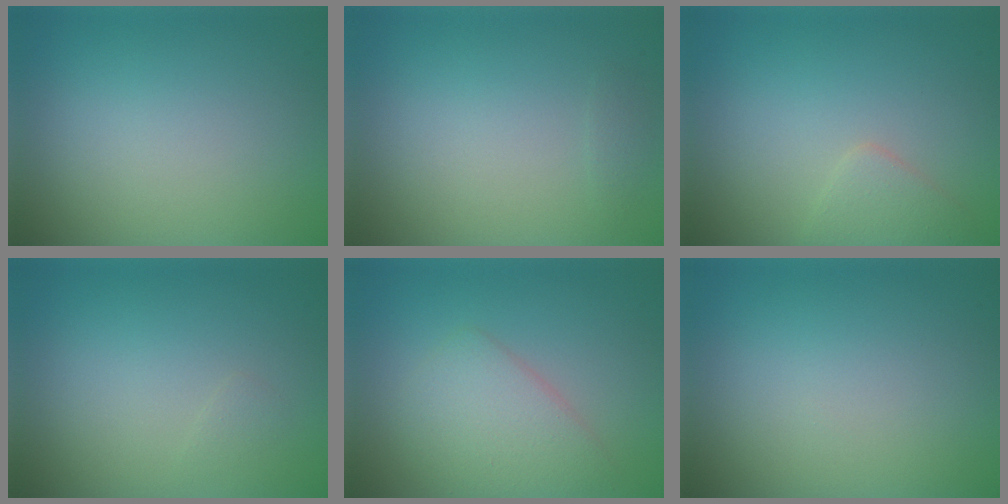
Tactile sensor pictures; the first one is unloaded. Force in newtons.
{"total": 0.6, "press": 0.6, "slide": 0.0}
{"total": 1.7, "press": 1.7, "slide": 0.1}
{"total": 0.5, "press": 0.5, "slide": 0.0}
{"total": 3.5, "press": 3.5, "slide": 0.3}
{"total": 0.0}